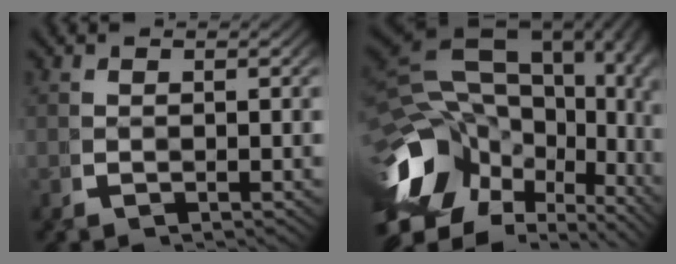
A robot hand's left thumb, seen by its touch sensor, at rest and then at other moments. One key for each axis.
{"total": 22.9, "fx": 0.2, "fy": 16.6, "fz": 15.8, "tx": -0.276, "ty": -0.014, "tz": -0.001}